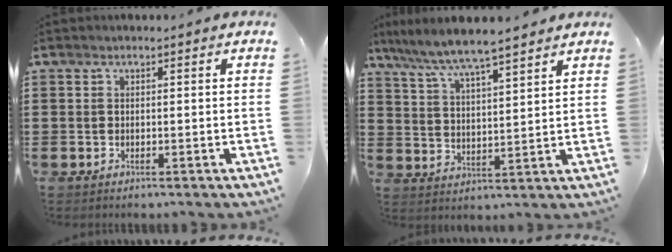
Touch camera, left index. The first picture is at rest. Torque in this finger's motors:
{"motor_torque": [1.40, 0.52, 0.86, 0.21]}